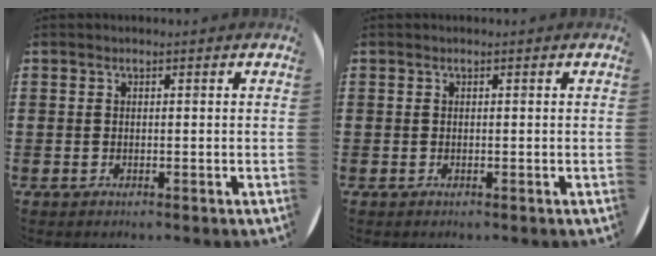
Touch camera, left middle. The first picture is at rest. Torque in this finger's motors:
{"motor_torque": [-0.21, 0.05, -0.02, -0.01]}